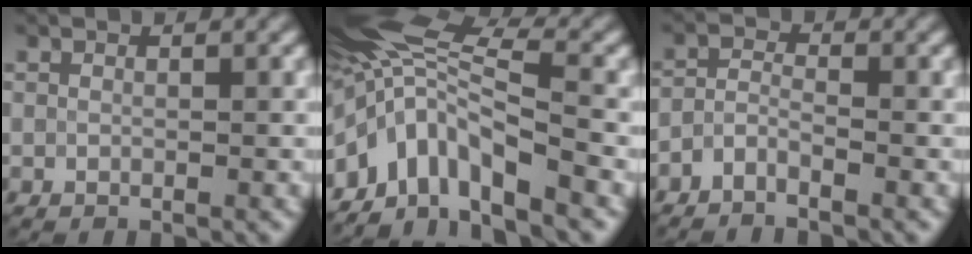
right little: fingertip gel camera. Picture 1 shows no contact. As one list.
[{"total": 8.7, "force": [-4.0, 3.7, 6.7], "torque": [-0.107, 0.017, -0.089]}, {"total": 1.7, "force": [-1.3, 0.5, 0.9], "torque": [-0.022, 0.001, -0.033]}]